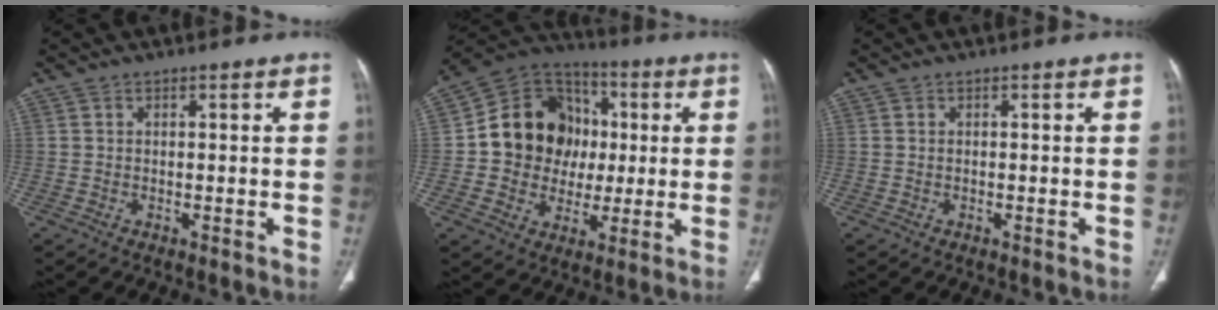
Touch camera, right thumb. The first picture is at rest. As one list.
[{"total": 17.4, "force": [1.0, 15.0, 8.6], "torque": [-0.099, 0.024, 0.019]}, {"total": 0.0}]